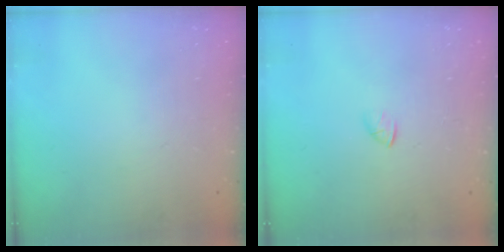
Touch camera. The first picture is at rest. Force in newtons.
{"total": 1.5, "press": 1.4, "slide": 0.4}